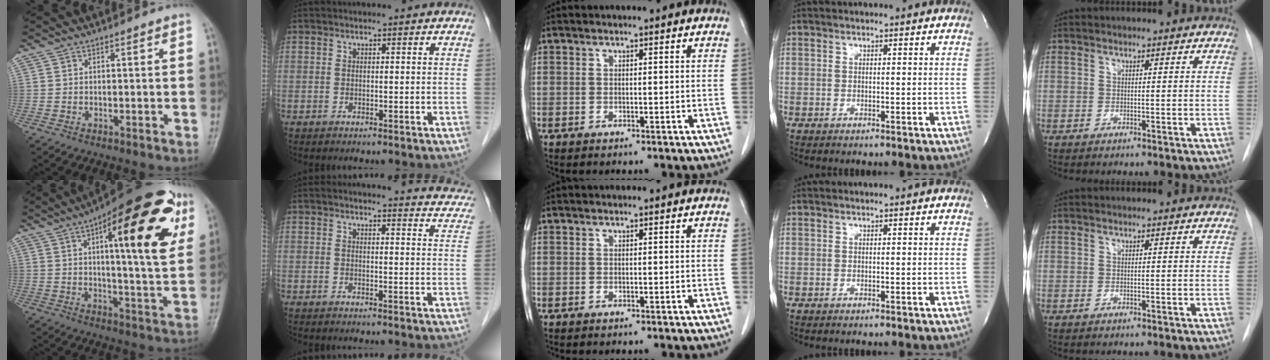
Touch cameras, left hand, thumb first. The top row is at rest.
{"thumb": {"total": 24.4, "force": [9.2, 7.3, 21.4], "torque": [-0.277, -0.007, 0.122]}, "index": {"total": 11.6, "force": [11.4, 1.2, 2.0], "torque": [0.004, -0.053, 0.095]}}